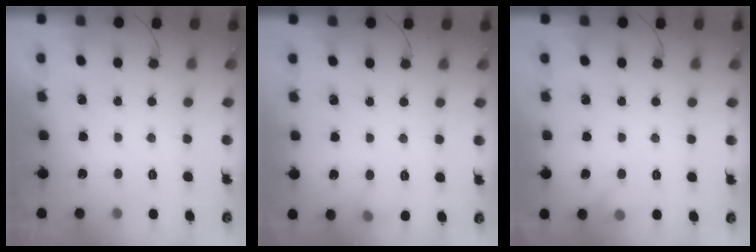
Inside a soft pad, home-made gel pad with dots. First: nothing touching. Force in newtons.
{"total": 6.3, "press": 6.1, "slide": 1.7}
{"total": 5.3, "press": 5.0, "slide": 1.8}